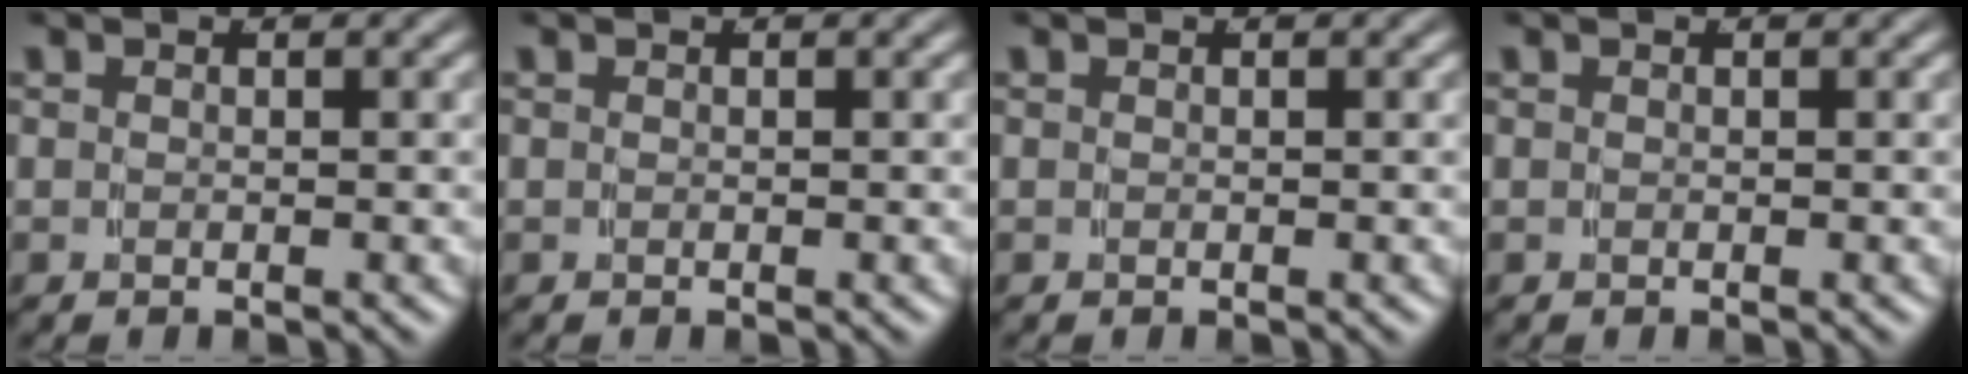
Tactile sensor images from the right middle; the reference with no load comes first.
{"total": 0.0}
{"total": 0.0}
{"total": 0.0}